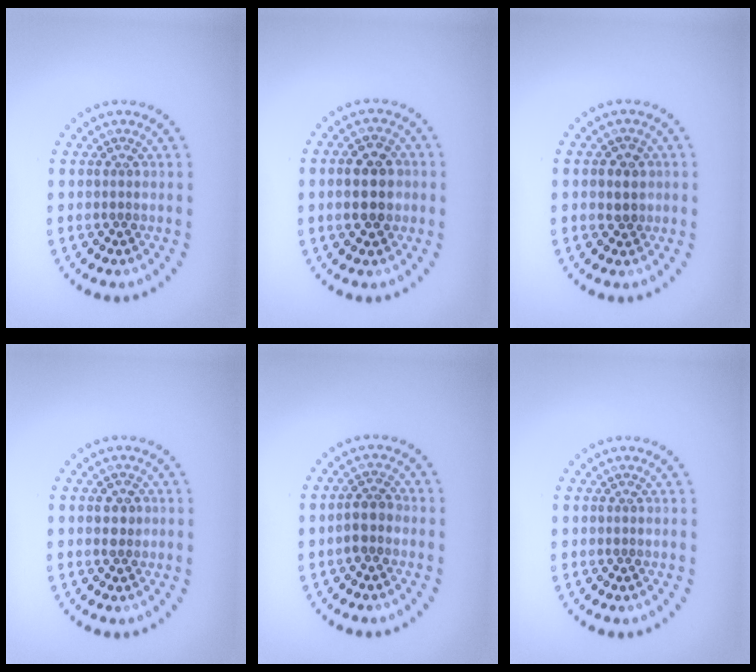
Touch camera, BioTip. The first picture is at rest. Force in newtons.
{"total": 4.1, "press": 4.1, "slide": 0.2}
{"total": 1.5, "press": 1.4, "slide": 0.5}
{"total": 1.3, "press": 1.3, "slide": 0.1}
{"total": 2.0, "press": 1.8, "slide": 0.9}
{"total": 0.0}